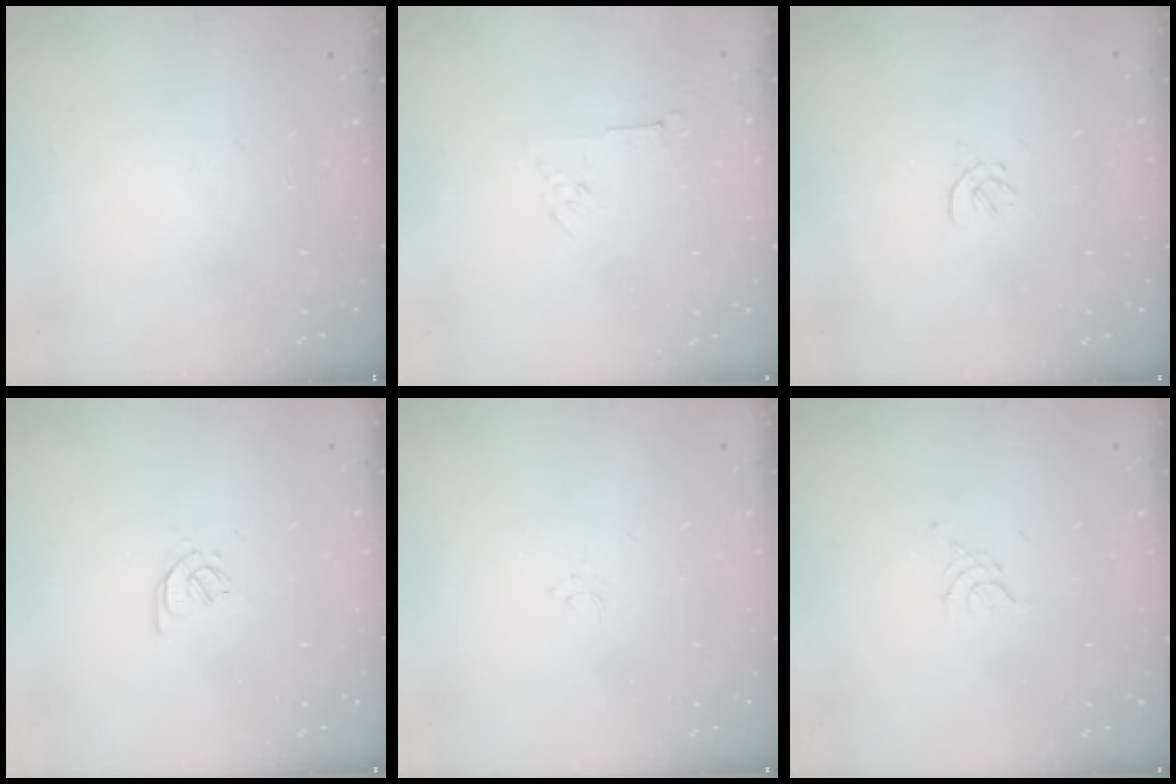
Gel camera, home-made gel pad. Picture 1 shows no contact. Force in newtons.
{"total": 3.0, "press": 3.0, "slide": 0.7}
{"total": 1.6, "press": 1.5, "slide": 0.6}
{"total": 2.4, "press": 2.4, "slide": 0.6}
{"total": 2.4, "press": 2.4, "slide": 0.3}
{"total": 2.3, "press": 2.2, "slide": 0.5}